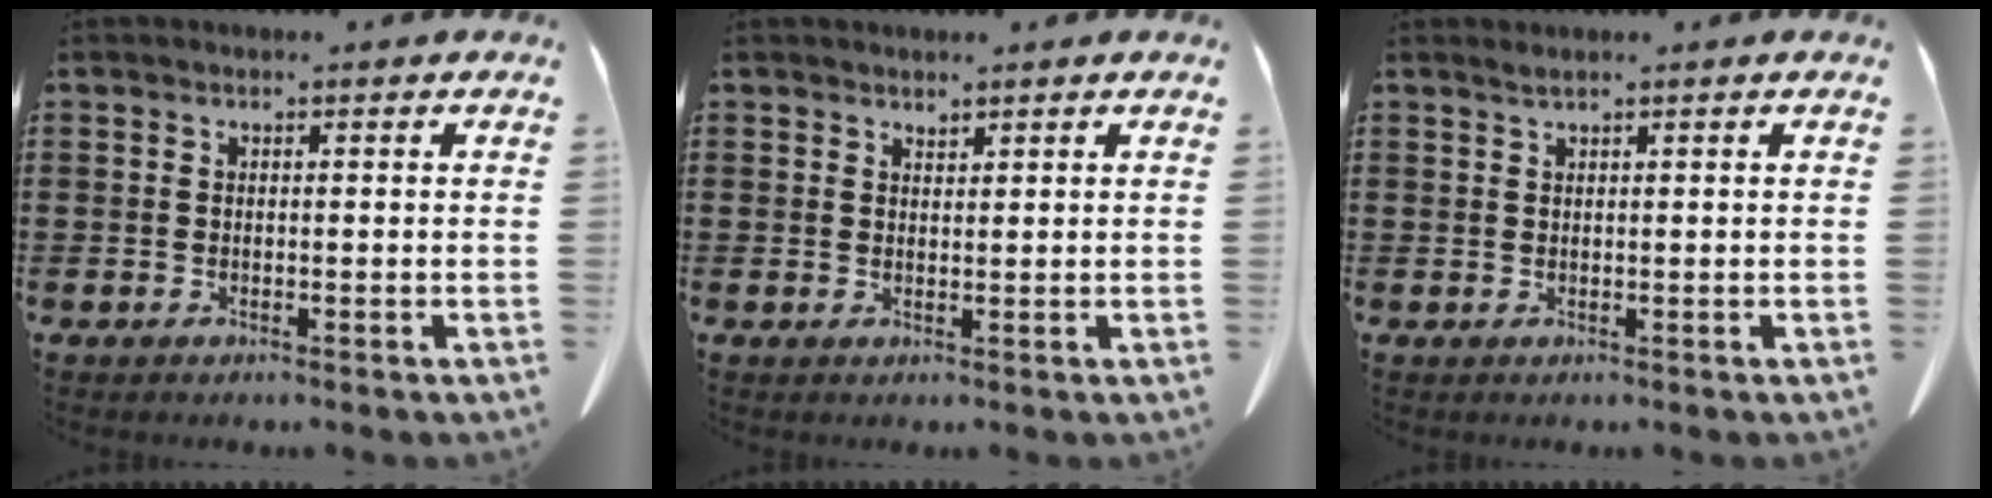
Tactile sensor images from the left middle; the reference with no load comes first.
{"total": 1.3, "force": [1.3, 0.1, 0.1], "torque": [-0.004, -0.004, 0.027]}
{"total": 0.9, "force": [0.7, -0.1, 0.5], "torque": [-0.010, -0.004, 0.015]}